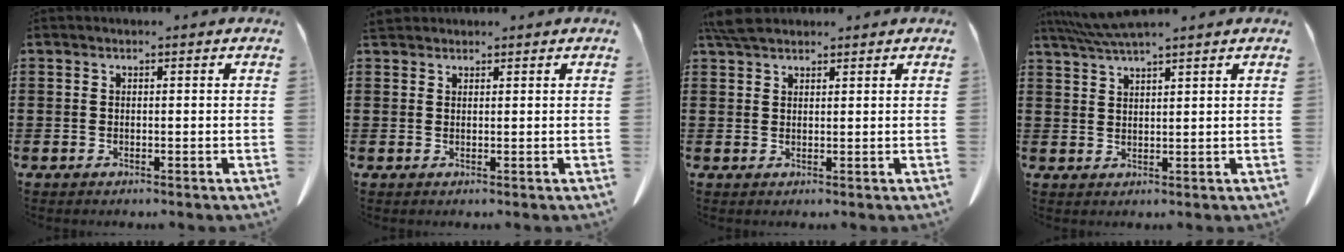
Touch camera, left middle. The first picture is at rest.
{"total": 1.5, "force": [1.4, 0.5, 0.3], "torque": [-0.012, 0.002, 0.029]}
{"total": 3.4, "force": [2.9, 1.0, 1.6], "torque": [-0.039, 0.002, 0.056]}
{"total": 3.8, "force": [3.3, -0.1, 1.9], "torque": [-0.046, -0.005, 0.062]}